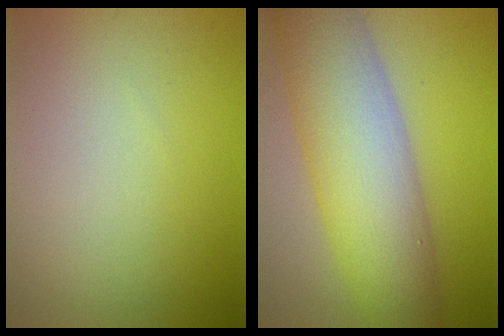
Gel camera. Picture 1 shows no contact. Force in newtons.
{"total": 10.1, "press": 10.1, "slide": 0.4}